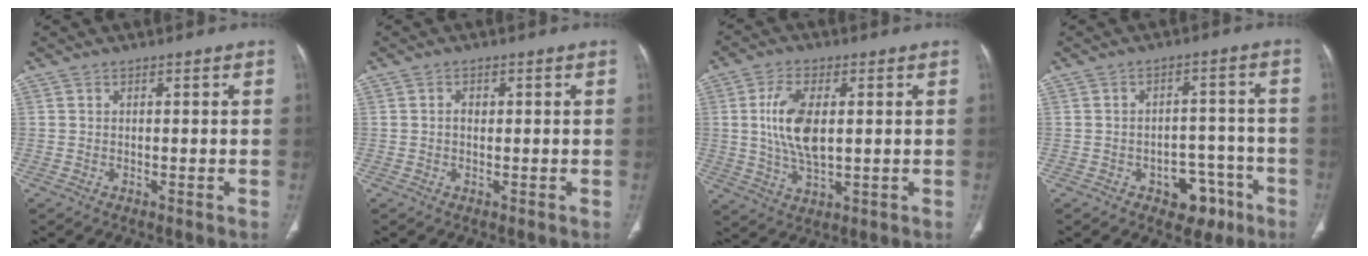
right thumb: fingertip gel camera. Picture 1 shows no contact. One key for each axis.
{"total": 1.4, "fx": 0.2, "fy": 1.1, "fz": 0.9, "tx": -0.011, "ty": 0.004, "tz": 0.001}
{"total": 10.2, "fx": 1.4, "fy": 5.1, "fz": 8.8, "tx": -0.175, "ty": -0.007, "tz": 0.031}
{"total": 8.0, "fx": -4.3, "fy": 5.3, "fz": 4.1, "tx": -0.021, "ty": 0.042, "tz": -0.053}